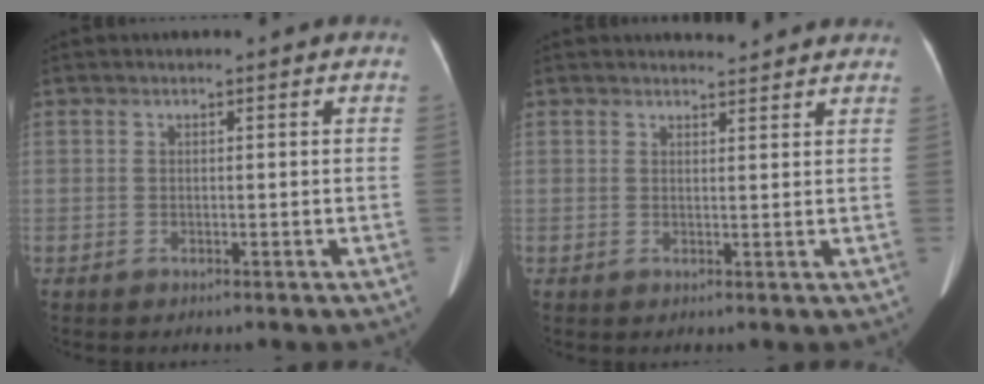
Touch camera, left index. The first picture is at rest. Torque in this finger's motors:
{"motor_torque": [-0.23, -0.09, -0.09, -0.02]}